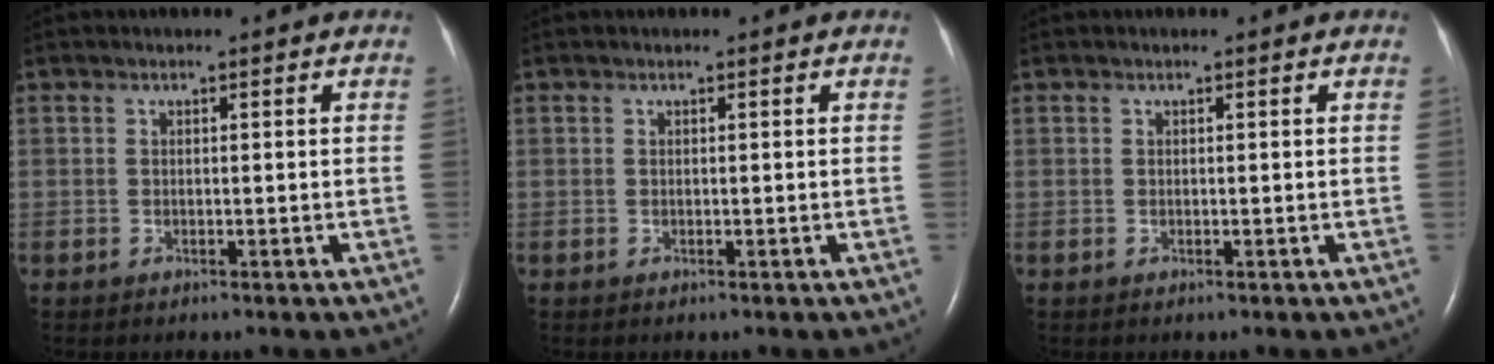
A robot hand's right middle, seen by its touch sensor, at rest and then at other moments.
{"total": 0.0}
{"total": 0.0}